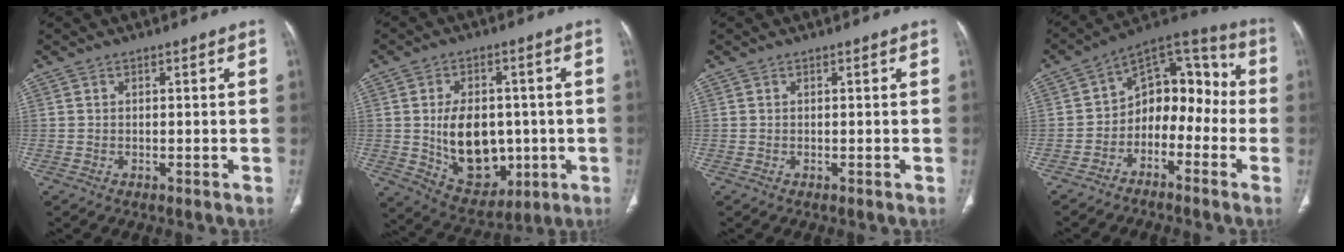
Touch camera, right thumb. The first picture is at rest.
{"total": 15.0, "force": [-1.0, 10.2, 11.0], "torque": [-0.141, -0.001, 0.011]}
{"total": 0.0}
{"total": 13.0, "force": [-3.6, 9.1, 8.6], "torque": [-0.079, 0.082, -0.072]}